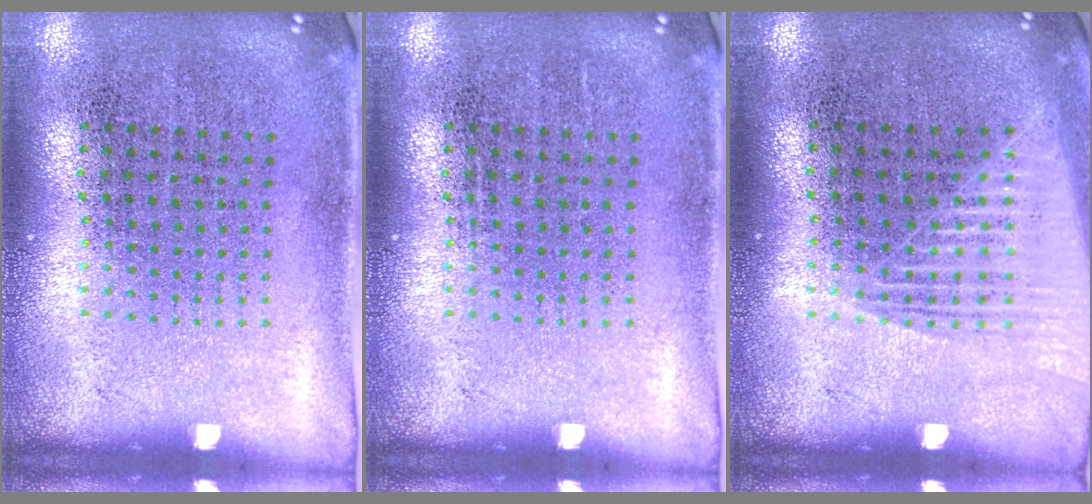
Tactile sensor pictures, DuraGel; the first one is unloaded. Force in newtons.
{"total": 0.0}
{"total": 1.3, "press": 1.3, "slide": 0.2}